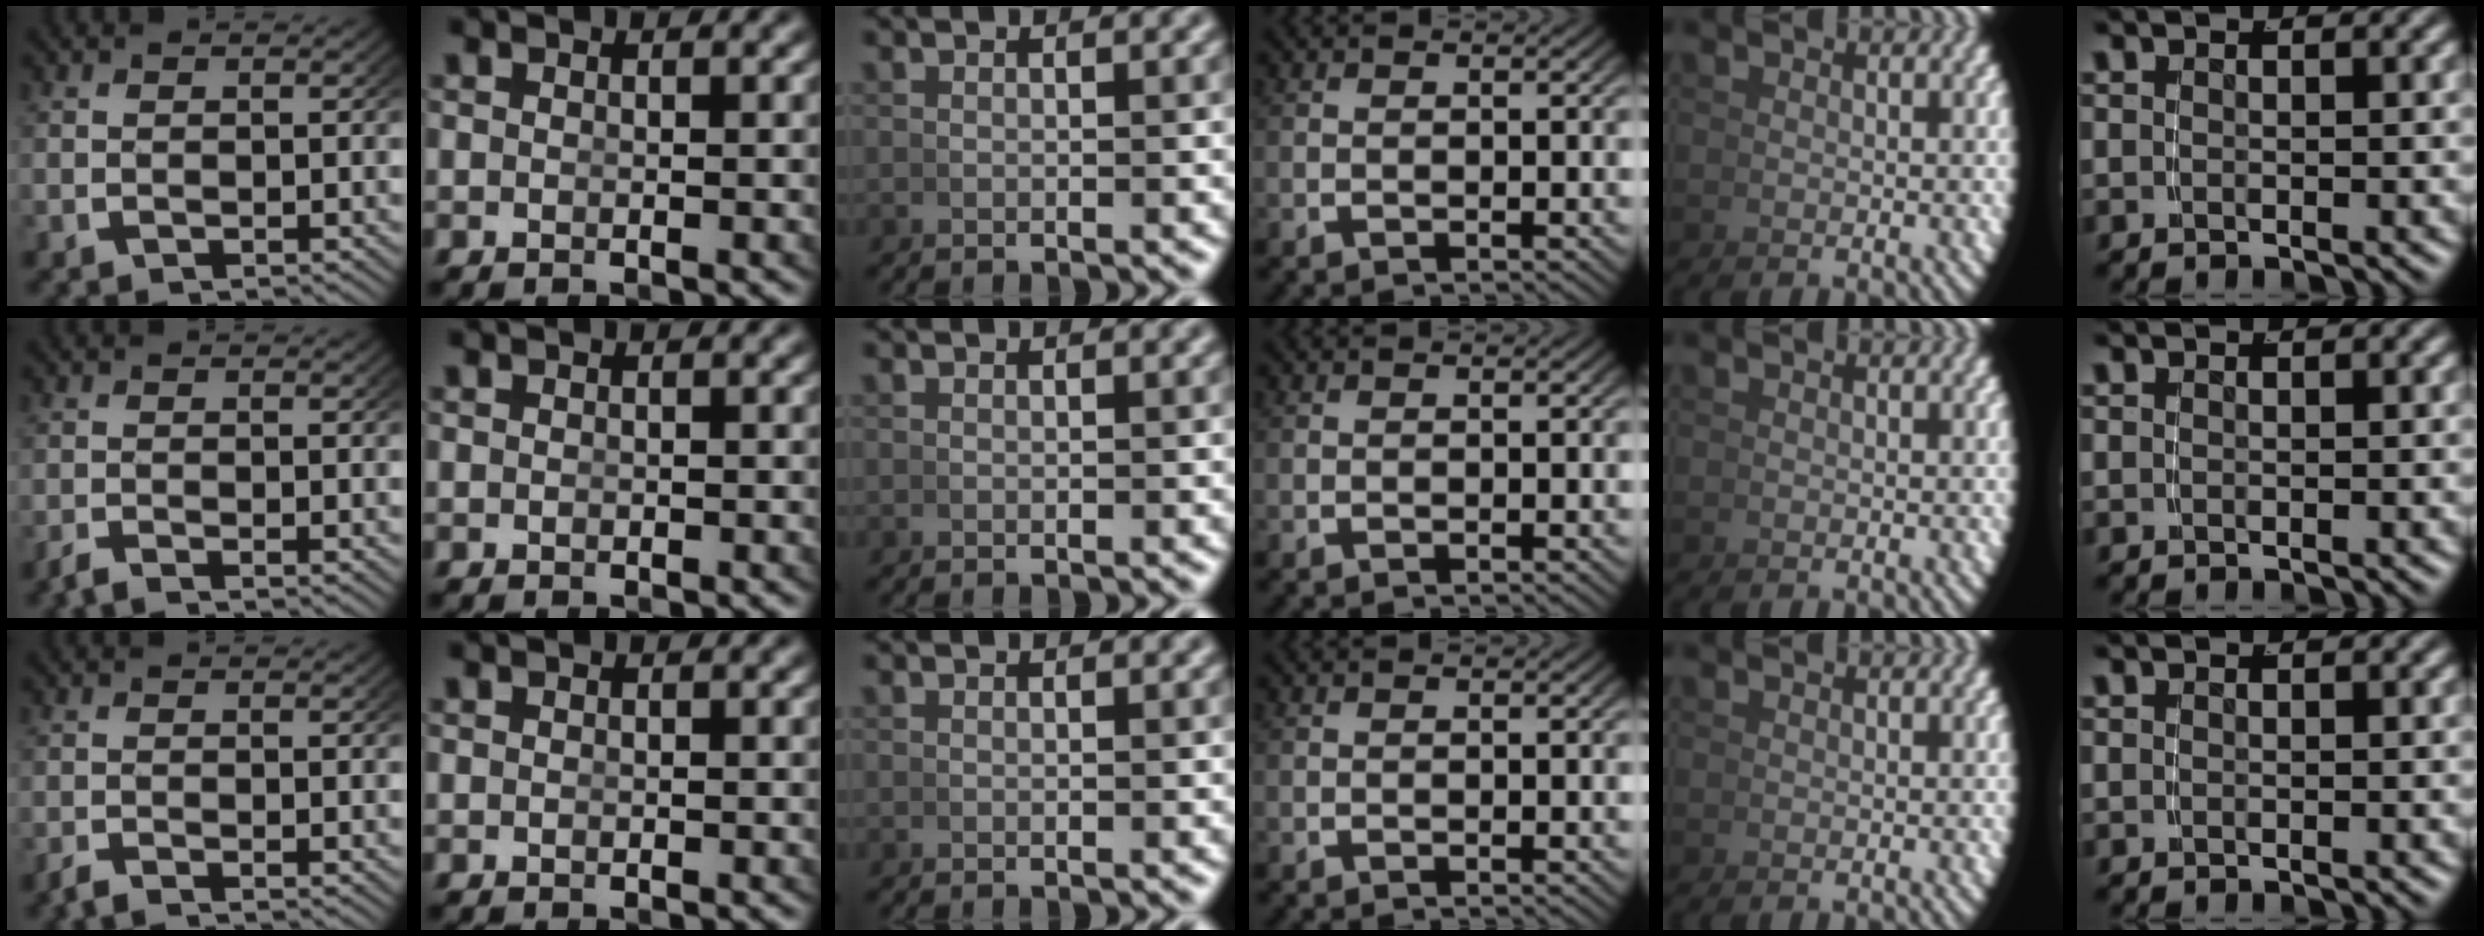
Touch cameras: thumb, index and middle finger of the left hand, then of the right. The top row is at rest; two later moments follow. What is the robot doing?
{"motion": "grasp_and_lifting", "object": "calculator"}